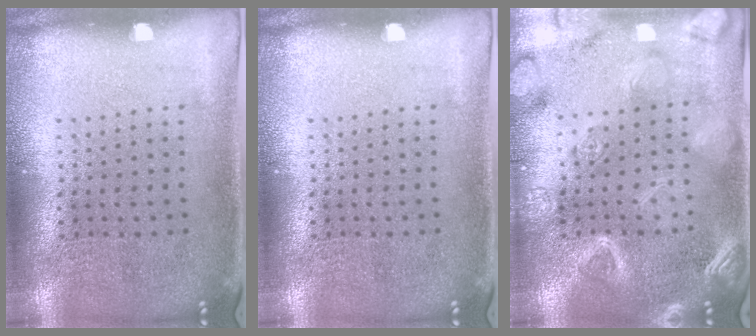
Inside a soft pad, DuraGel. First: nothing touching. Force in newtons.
{"total": 0.0}
{"total": 3.1, "press": 3.1, "slide": 0.6}